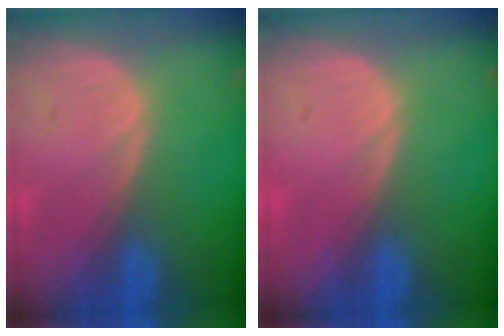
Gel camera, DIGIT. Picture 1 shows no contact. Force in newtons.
{"total": 0.0}